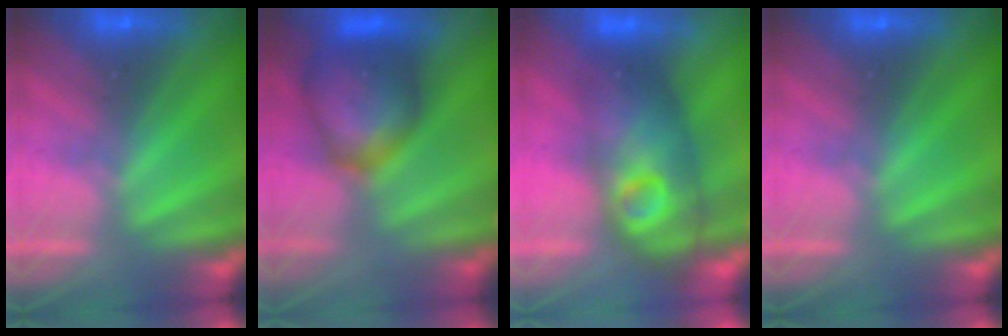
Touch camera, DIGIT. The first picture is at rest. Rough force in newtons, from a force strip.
{"total": 8.1}
{"total": 3.8}
{"total": 0.0}